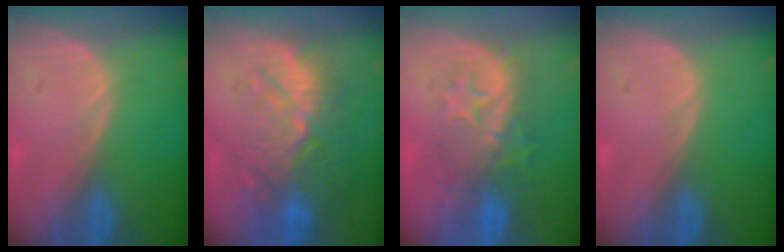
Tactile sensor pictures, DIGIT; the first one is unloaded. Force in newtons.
{"total": 10.3, "press": 9.8, "slide": 3.2}
{"total": 8.4, "press": 8.3, "slide": 1.1}
{"total": 0.0}